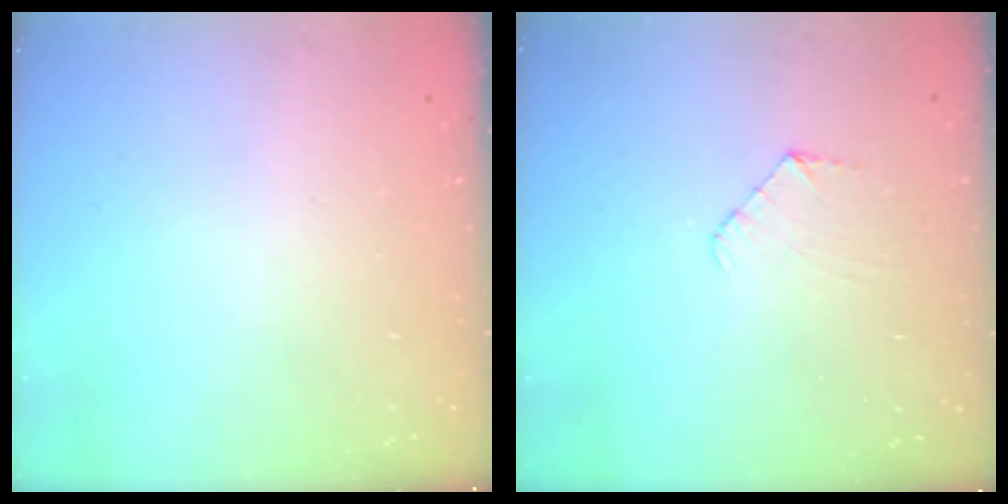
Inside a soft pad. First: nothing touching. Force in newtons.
{"total": 4.4, "press": 4.4, "slide": 0.4}